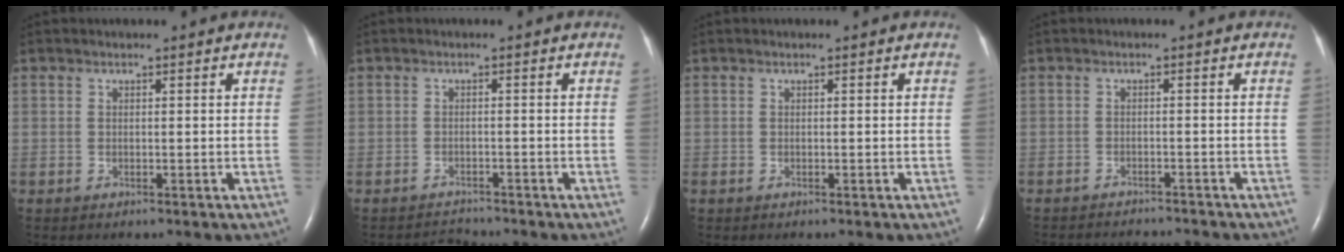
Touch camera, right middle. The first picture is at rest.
{"total": 1.9, "force": [-1.7, 0.1, -0.8], "torque": [0.010, -0.012, -0.028]}
{"total": 0.0}
{"total": 7.4, "force": [-7.2, 0.8, 1.5], "torque": [-0.020, -0.007, -0.095]}